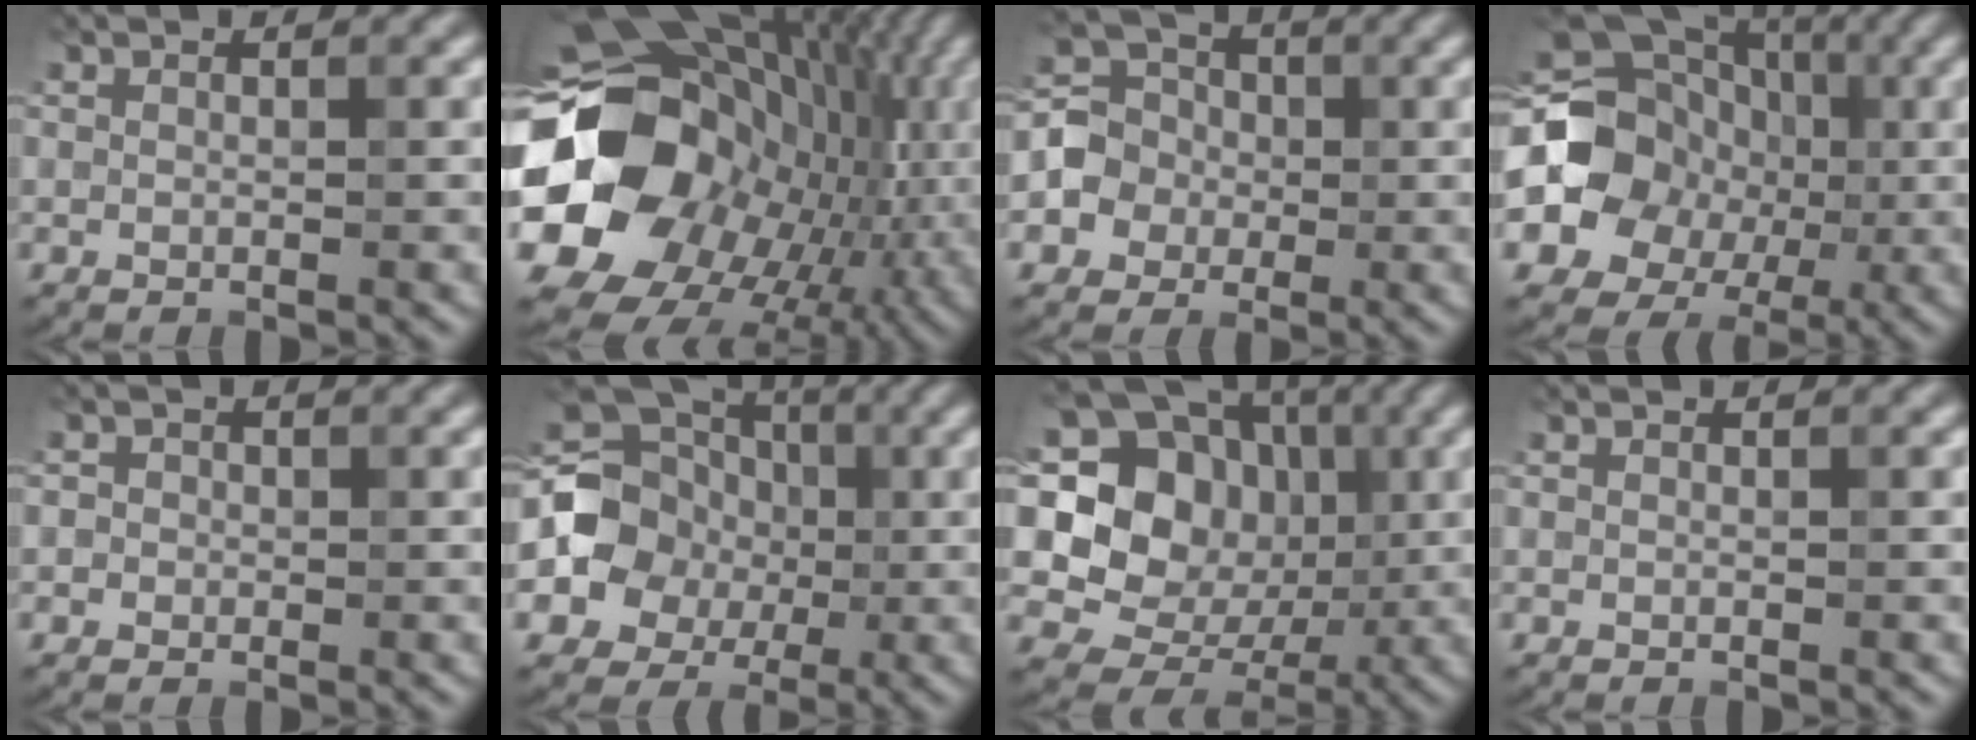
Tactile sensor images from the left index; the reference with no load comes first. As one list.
[{"total": 21.6, "force": [-1.4, 18.1, 11.6], "torque": [-0.225, -0.037, -0.041]}, {"total": 3.5, "force": [-0.6, 3.3, 1.0], "torque": [-0.008, 0.012, -0.015]}, {"total": 14.0, "force": [-1.0, 12.2, 6.7], "torque": [-0.108, 0.002, -0.045]}, {"total": 1.5, "force": [0.2, 1.4, 0.4], "torque": [0.011, 0.002, -0.009]}, {"total": 7.7, "force": [-0.8, 6.6, 3.7], "torque": [-0.063, -0.001, -0.029]}, {"total": 12.8, "force": [2.0, 10.8, 6.7], "torque": [-0.118, 0.009, 0.019]}, {"total": 0.0}]